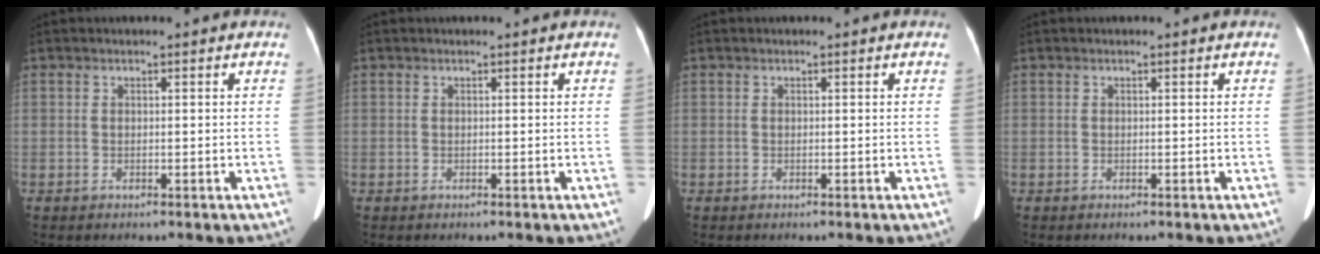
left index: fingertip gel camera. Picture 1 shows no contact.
{"total": 0.0}
{"total": 0.0}
{"total": 0.0}